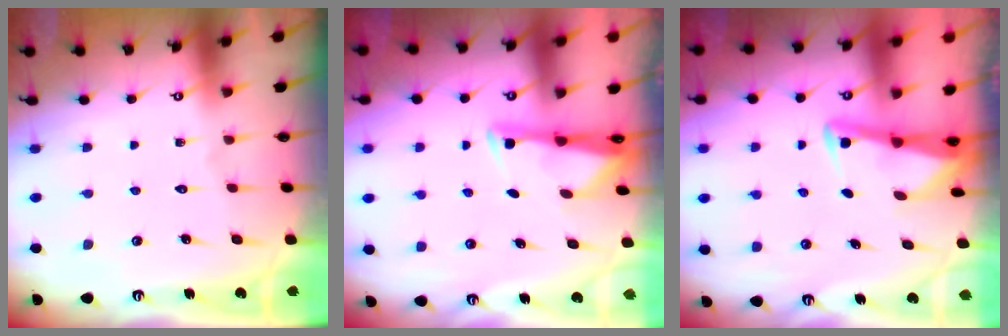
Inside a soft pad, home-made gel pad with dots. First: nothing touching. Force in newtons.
{"total": 2.7, "press": 2.7, "slide": 0.4}
{"total": 2.9, "press": 2.8, "slide": 0.4}